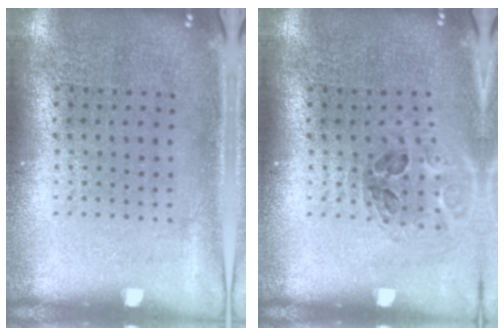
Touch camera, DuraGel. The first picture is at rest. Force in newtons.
{"total": 1.0, "press": 0.9, "slide": 0.1}